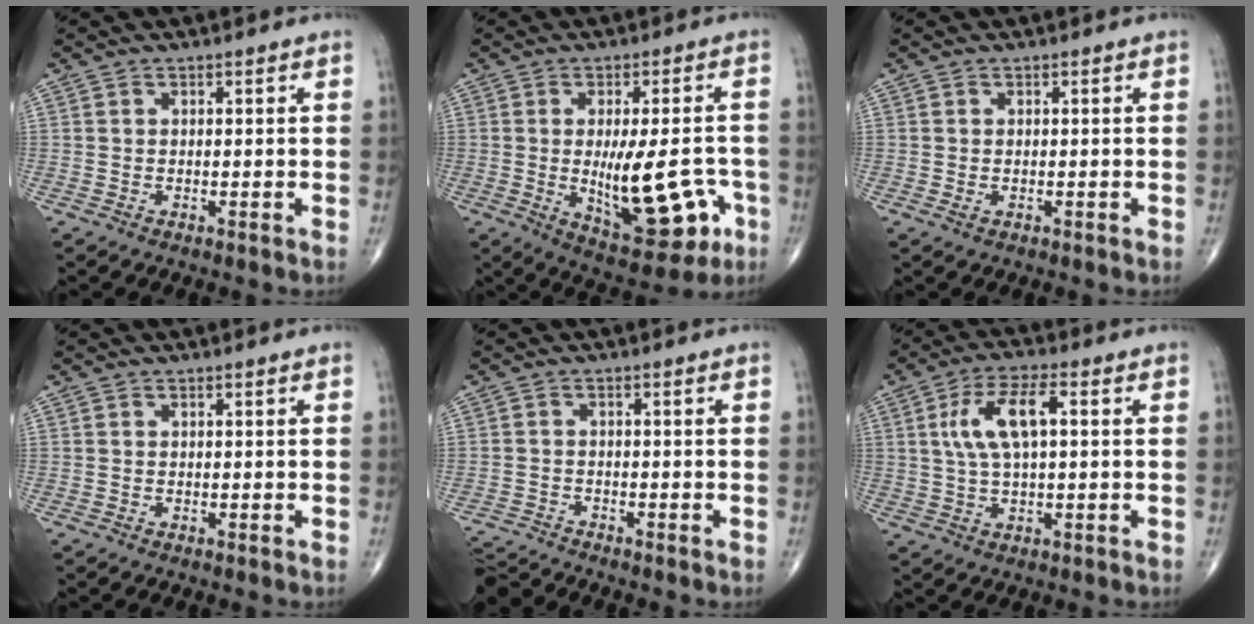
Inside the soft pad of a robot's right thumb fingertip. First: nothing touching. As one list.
[{"total": 16.4, "force": [-3.6, 6.6, 14.5], "torque": [-0.188, 0.001, -0.034]}, {"total": 0.8, "force": [-0.2, 0.5, 0.5], "torque": [-0.014, 0.002, -0.001]}, {"total": 0.0}, {"total": 4.7, "force": [-4.7, -0.4, -0.4], "torque": [-0.012, 0.006, -0.090]}, {"total": 9.3, "force": [1.7, 3.5, 8.5], "torque": [-0.171, 0.018, 0.030]}]